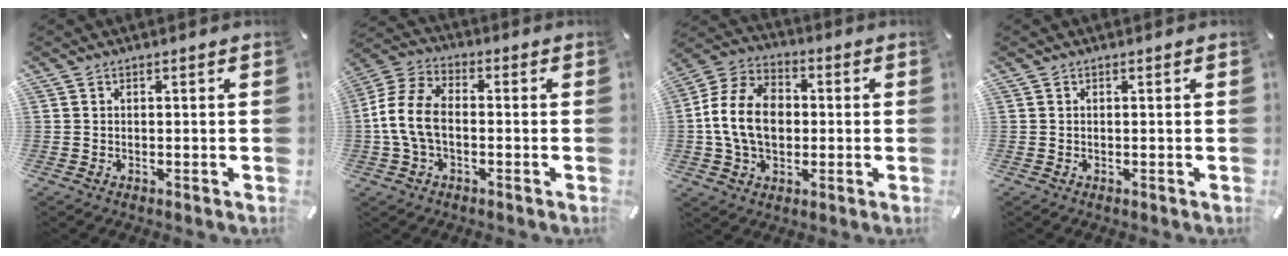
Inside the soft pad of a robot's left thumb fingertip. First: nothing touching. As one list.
[{"total": 10.0, "force": [-1.8, 6.4, 7.4], "torque": [-0.167, 0.008, -0.034]}, {"total": 13.7, "force": [-0.8, 10.2, 9.0], "torque": [-0.210, 0.019, -0.014]}, {"total": 0.0}]